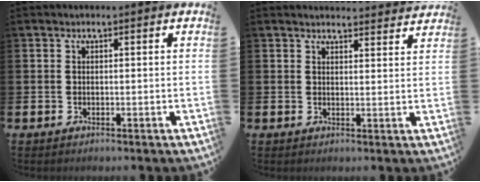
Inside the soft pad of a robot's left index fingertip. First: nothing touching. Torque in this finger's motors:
{"motor_torque": [0.93, -1.20, 0.18, -0.01]}